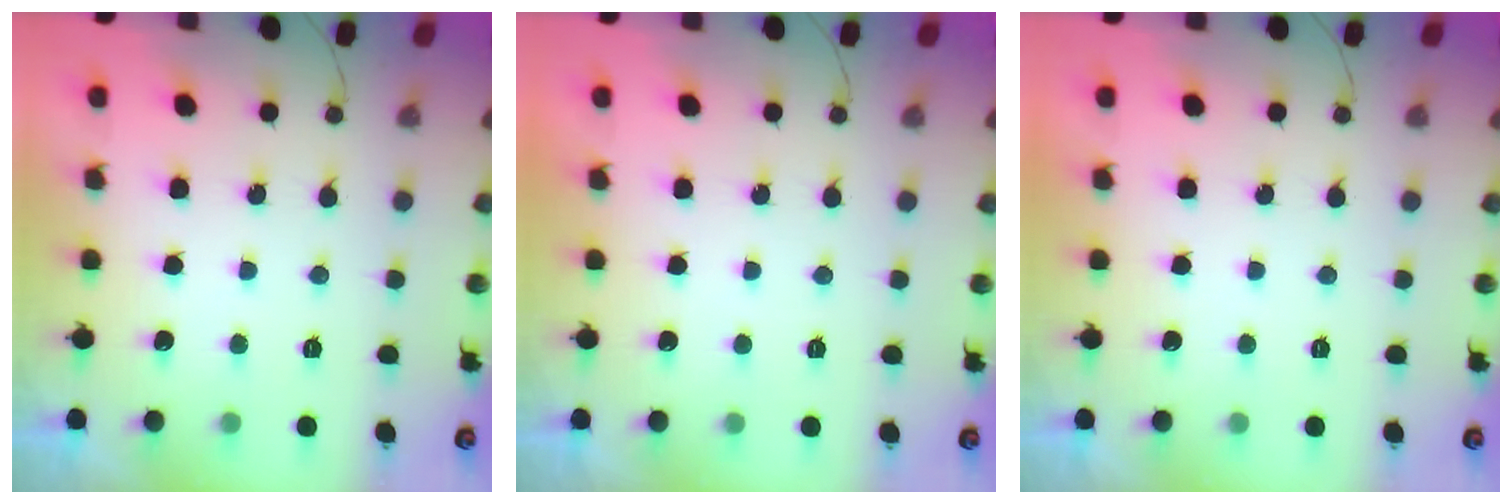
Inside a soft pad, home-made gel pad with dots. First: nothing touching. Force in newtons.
{"total": 1.8, "press": 1.8, "slide": 0.1}
{"total": 1.9, "press": 1.9, "slide": 0.0}